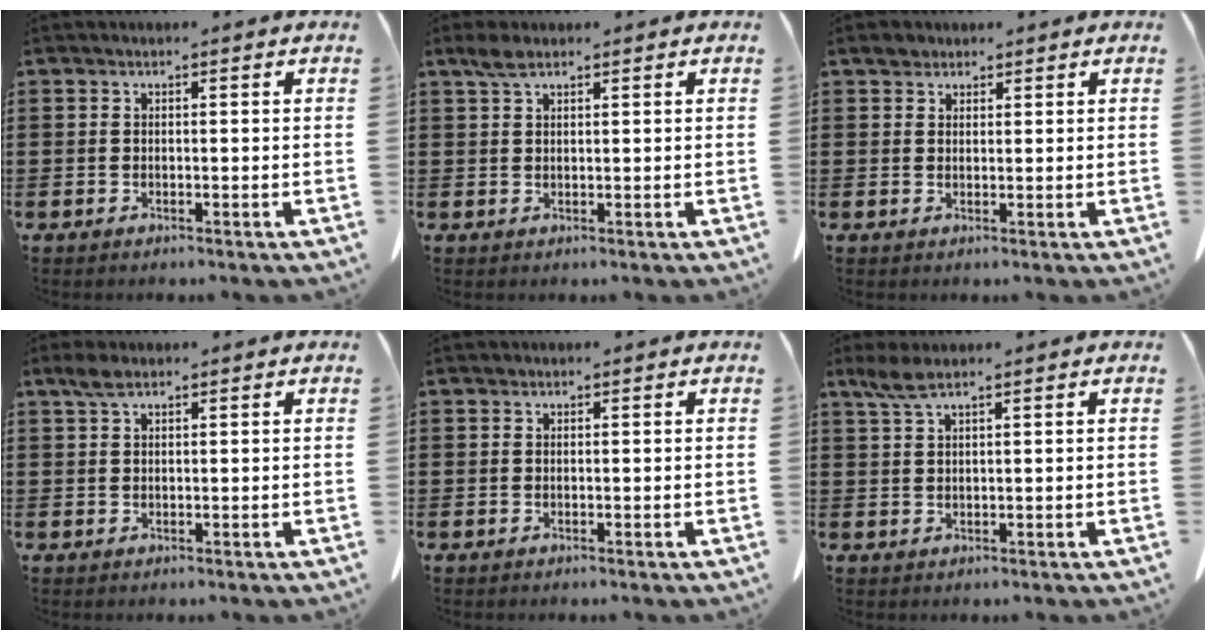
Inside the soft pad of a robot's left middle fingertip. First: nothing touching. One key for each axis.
{"total": 2.5, "fx": 1.5, "fy": 1.0, "fz": 1.8, "tx": -0.040, "ty": 0.005, "tz": 0.028}
{"total": 1.8, "fx": 1.5, "fy": 1.0, "fz": 0.2, "tx": -0.001, "ty": 0.002, "tz": 0.029}
{"total": 2.3, "fx": 1.3, "fy": 1.0, "fz": 1.7, "tx": -0.038, "ty": 0.006, "tz": 0.023}
{"total": 0.0}
{"total": 3.5, "fx": 2.2, "fy": 0.7, "fz": 2.6, "tx": -0.063, "ty": -0.001, "tz": 0.038}